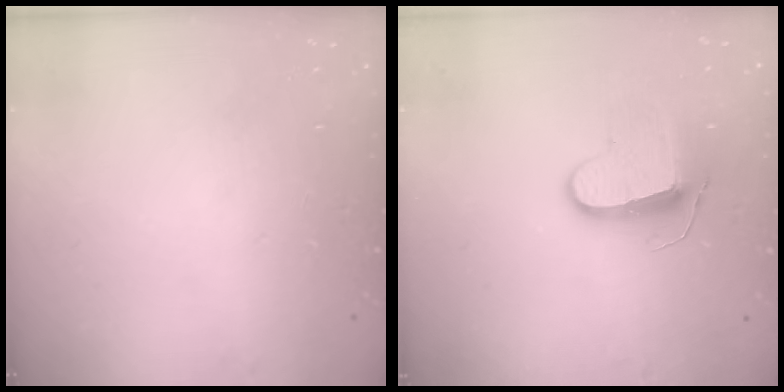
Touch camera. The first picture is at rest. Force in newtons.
{"total": 9.6, "press": 9.6, "slide": 0.2}